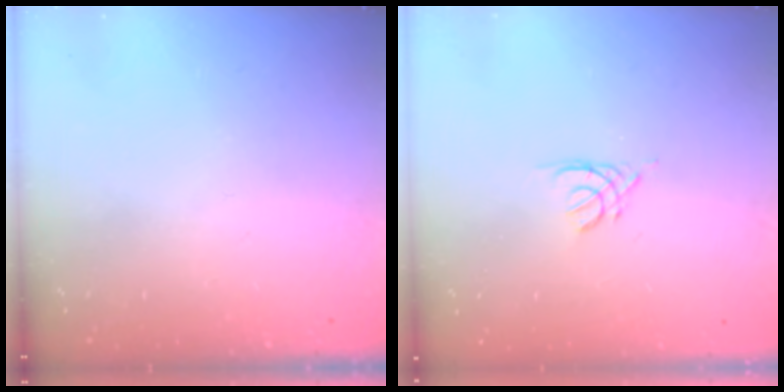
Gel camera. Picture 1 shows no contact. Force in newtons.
{"total": 2.5, "press": 2.5, "slide": 0.6}